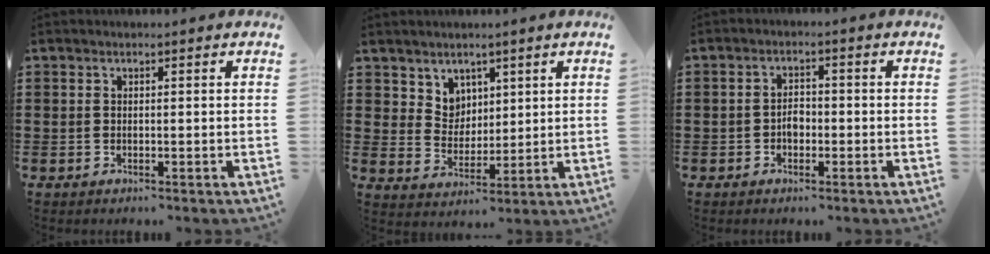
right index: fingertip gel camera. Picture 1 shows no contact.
{"total": 5.2, "force": [3.3, 3.9, 0.6], "torque": [-0.035, 0.003, 0.062]}
{"total": 2.2, "force": [-0.7, 1.4, 1.6], "torque": [-0.032, 0.004, -0.014]}